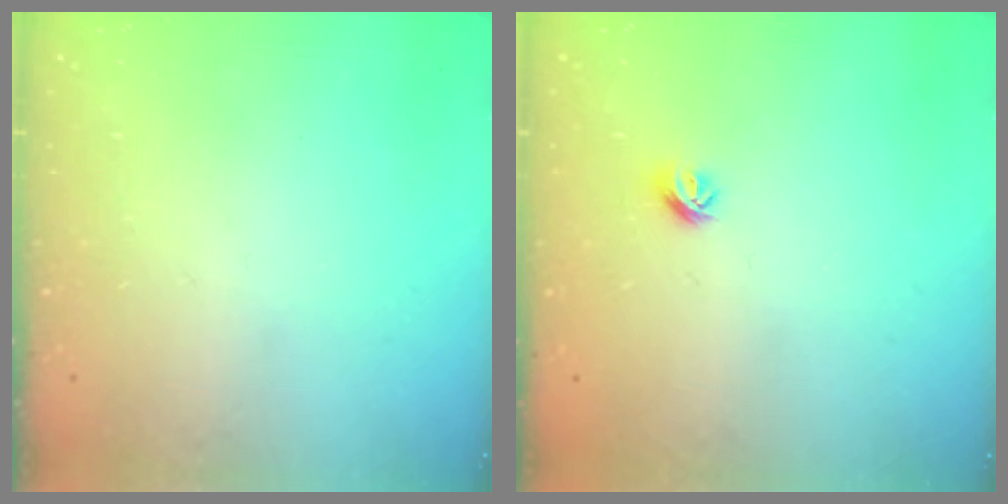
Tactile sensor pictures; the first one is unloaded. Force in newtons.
{"total": 5.4, "press": 5.3, "slide": 0.9}